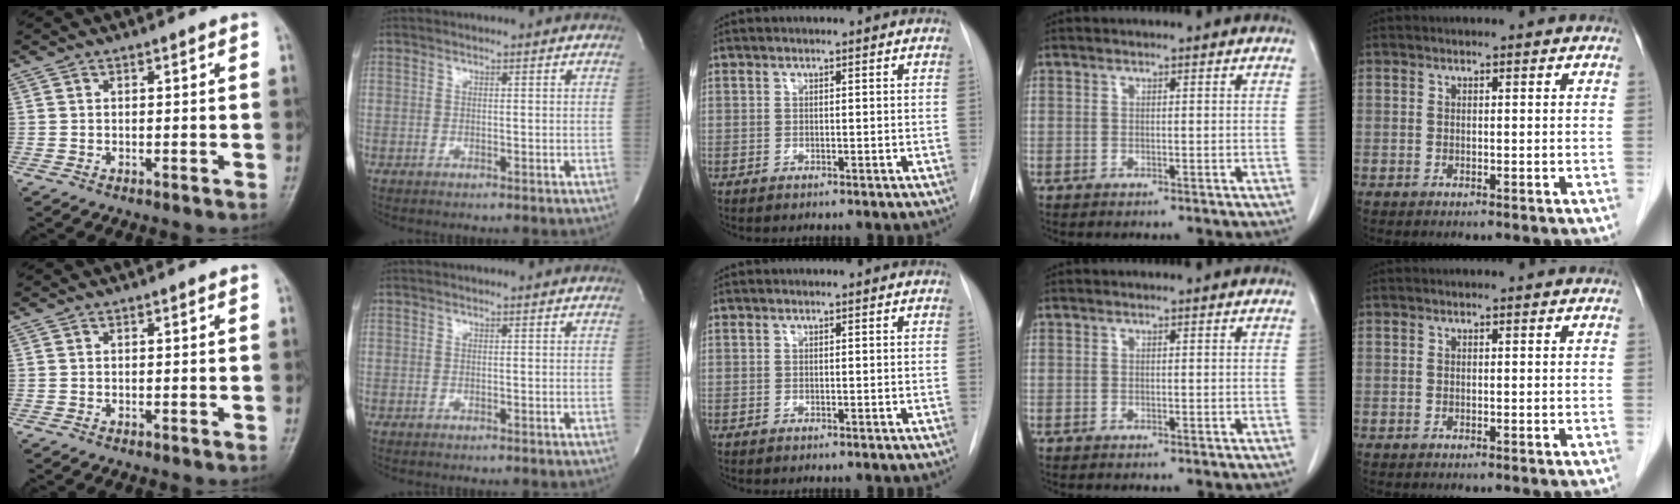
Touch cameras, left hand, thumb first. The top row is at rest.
{}